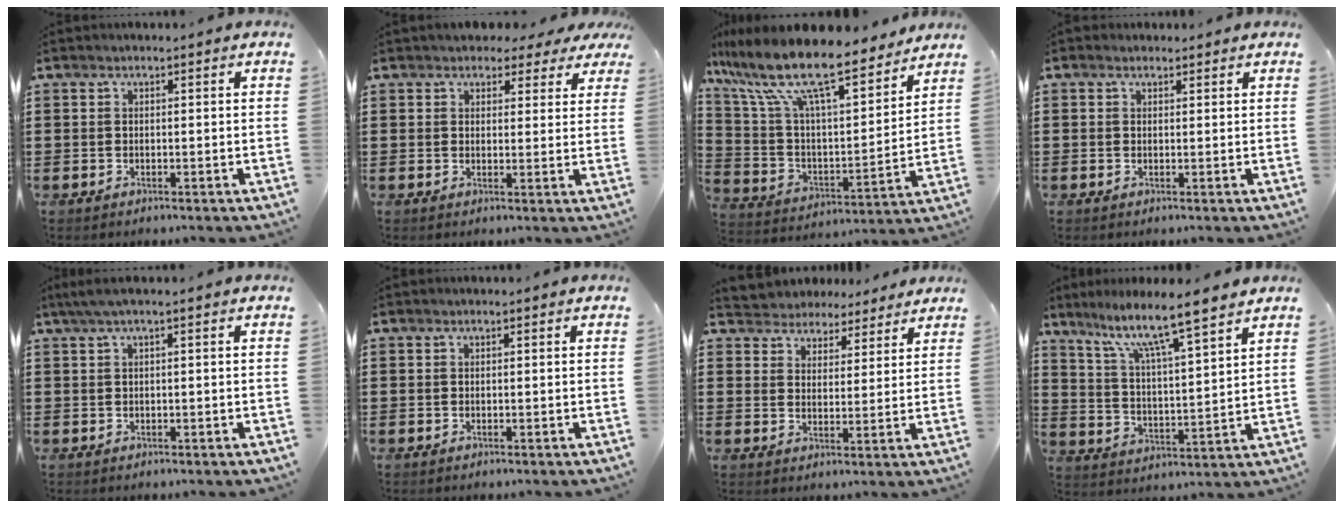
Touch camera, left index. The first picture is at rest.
{"total": 3.0, "force": [2.4, 1.5, 0.9], "torque": [-0.019, 0.002, 0.042]}
{"total": 13.5, "force": [10.9, 2.1, 7.8], "torque": [-0.199, -0.070, 0.185]}
{"total": 1.2, "force": [0.8, 0.9, -0.1], "torque": [0.005, 0.003, 0.014]}
{"total": 1.7, "force": [-0.2, 0.1, 1.7], "torque": [-0.036, -0.006, -0.006]}
{"total": 0.0}
{"total": 3.9, "force": [3.5, 1.4, -0.8], "torque": [-0.009, -0.016, 0.061]}
{"total": 8.6, "force": [7.0, 0.0, 5.0], "torque": [-0.114, -0.045, 0.112]}